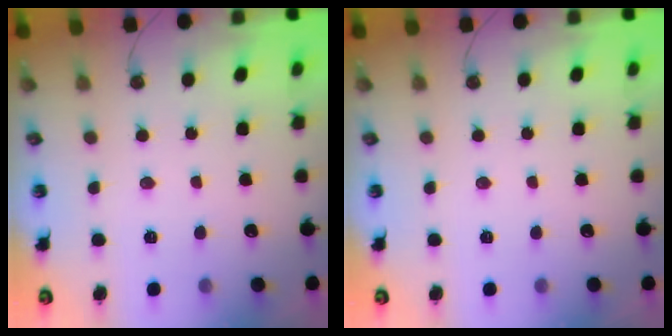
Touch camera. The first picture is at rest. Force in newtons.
{"total": 0.0}